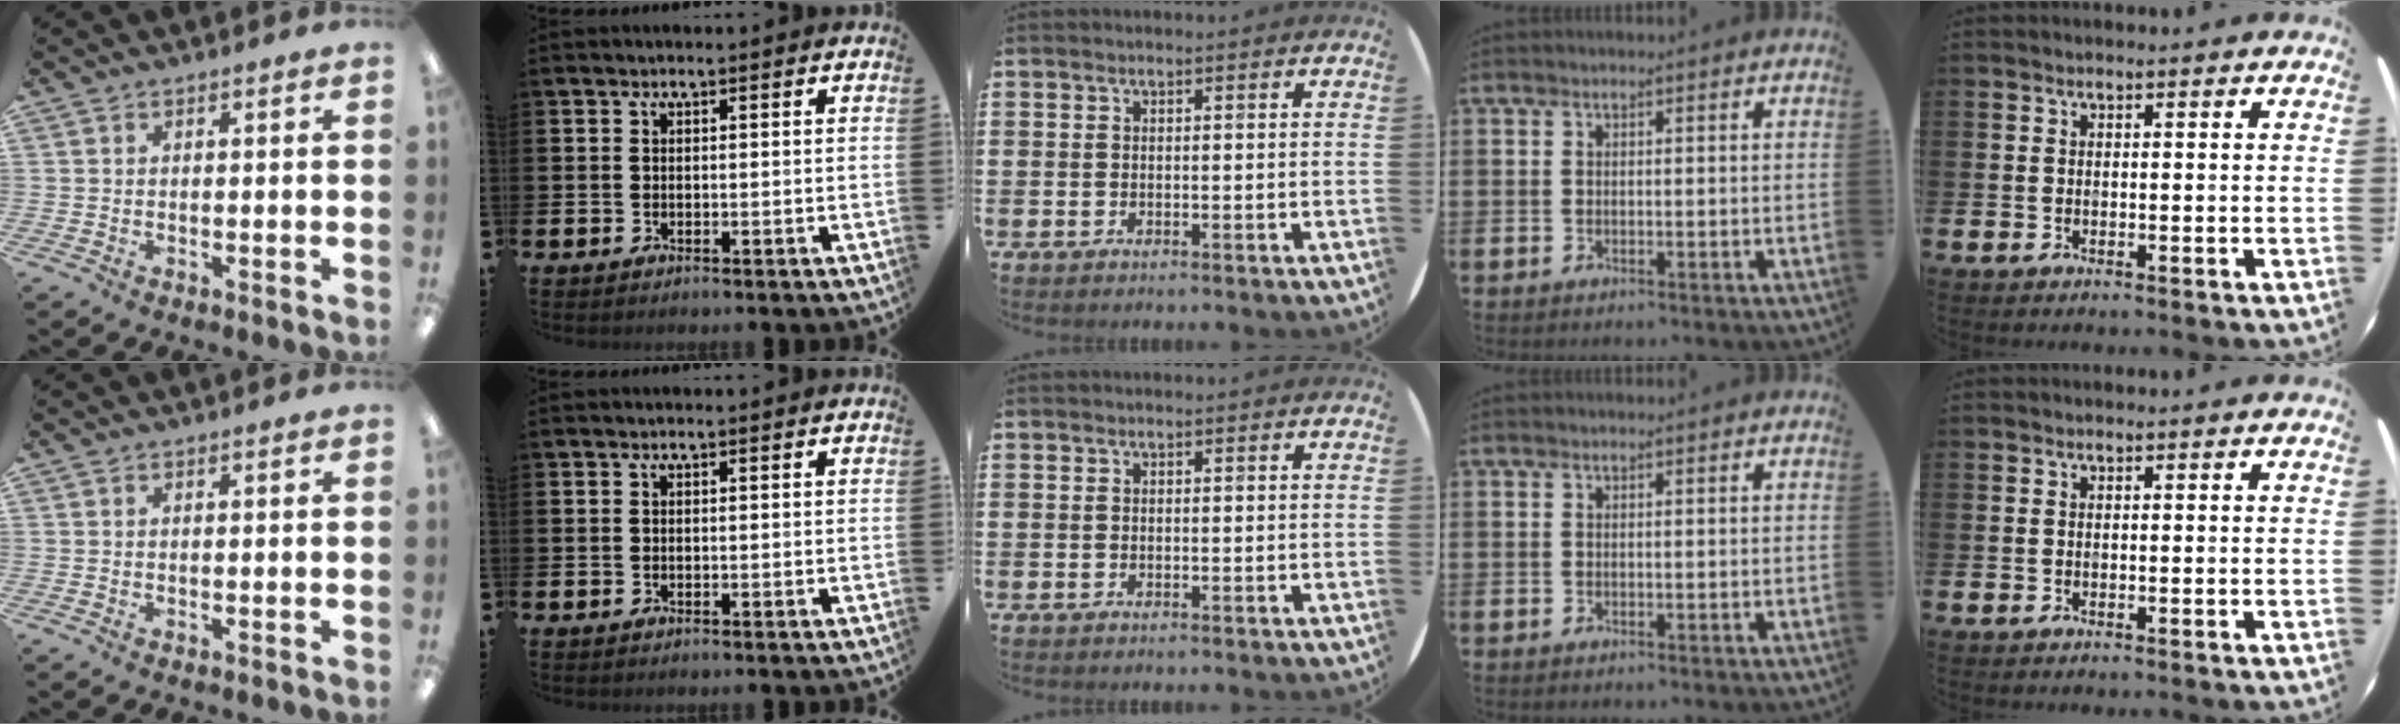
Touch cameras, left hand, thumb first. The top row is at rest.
{}